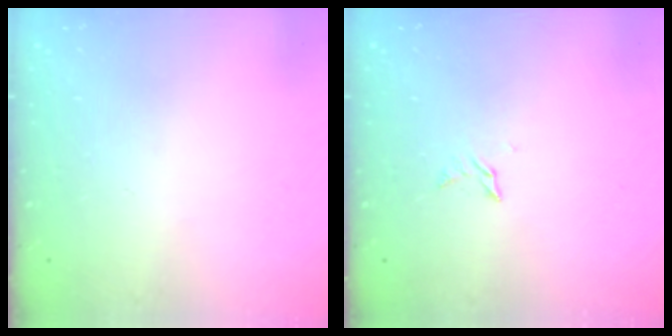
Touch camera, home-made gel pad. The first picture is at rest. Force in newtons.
{"total": 3.5, "press": 3.5, "slide": 0.4}